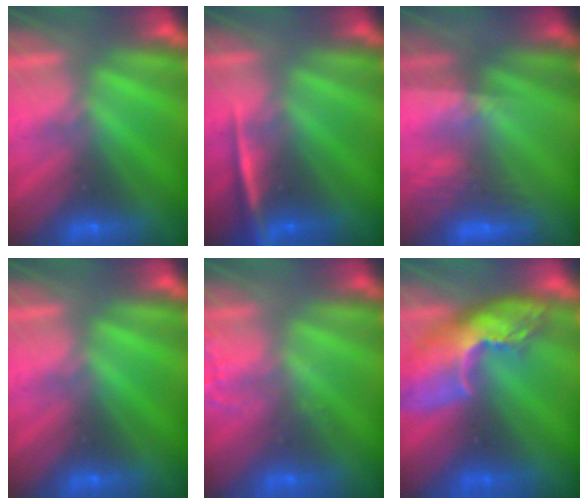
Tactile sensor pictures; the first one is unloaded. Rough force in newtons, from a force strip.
{"total": 2.3}
{"total": 2.3}
{"total": 0.0}
{"total": 1.7}
{"total": 6.6}